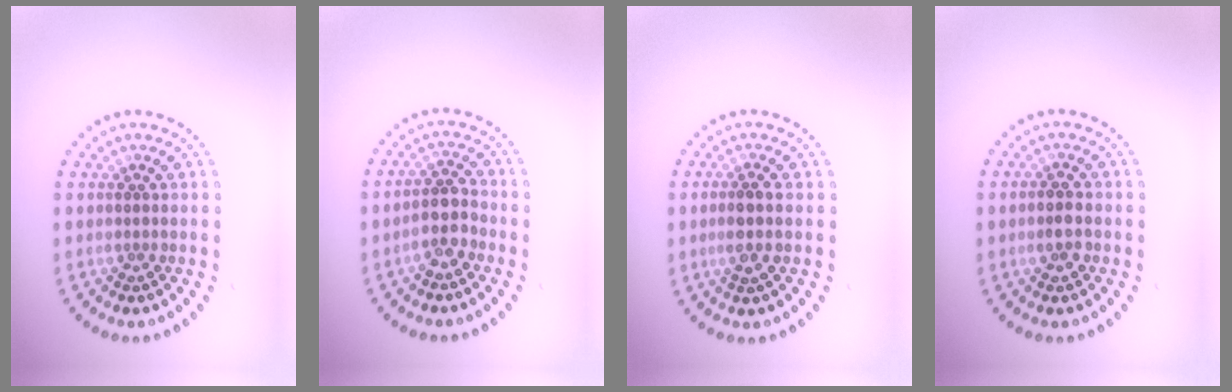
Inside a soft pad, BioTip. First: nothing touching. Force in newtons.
{"total": 2.5, "press": 2.2, "slide": 1.2}
{"total": 2.0, "press": 1.8, "slide": 0.9}
{"total": 1.7, "press": 1.7, "slide": 0.3}